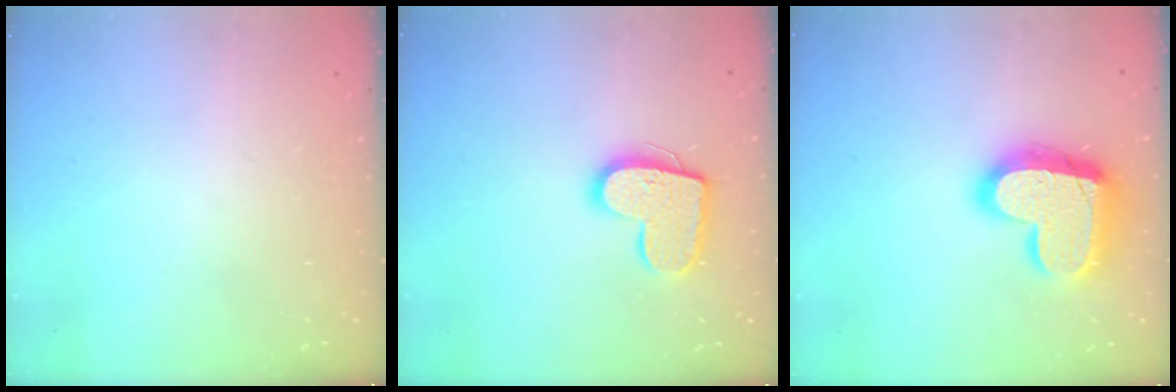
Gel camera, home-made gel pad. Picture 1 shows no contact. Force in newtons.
{"total": 14.5, "press": 14.5, "slide": 0.9}
{"total": 20.9, "press": 20.8, "slide": 1.8}